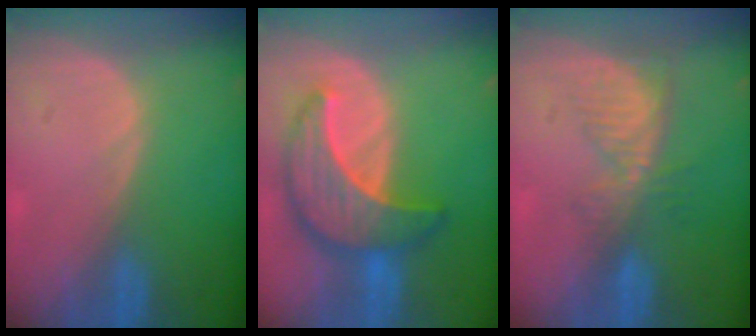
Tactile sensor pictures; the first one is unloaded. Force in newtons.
{"total": 9.5, "press": 9.5, "slide": 0.7}
{"total": 5.6, "press": 5.1, "slide": 2.4}